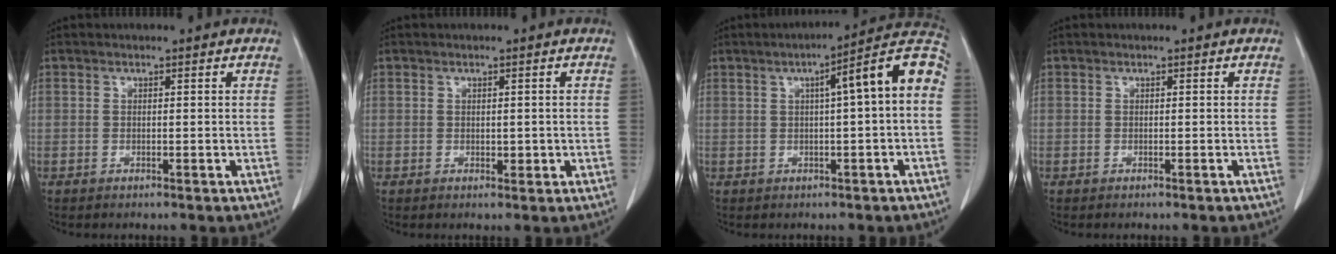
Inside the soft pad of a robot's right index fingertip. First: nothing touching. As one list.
[{"total": 1.4, "force": [-0.1, 0.9, 1.1], "torque": [-0.011, -0.001, 0.001]}, {"total": 10.3, "force": [1.5, 0.4, 10.2], "torque": [-0.137, 0.034, 0.013]}, {"total": 0.0}]